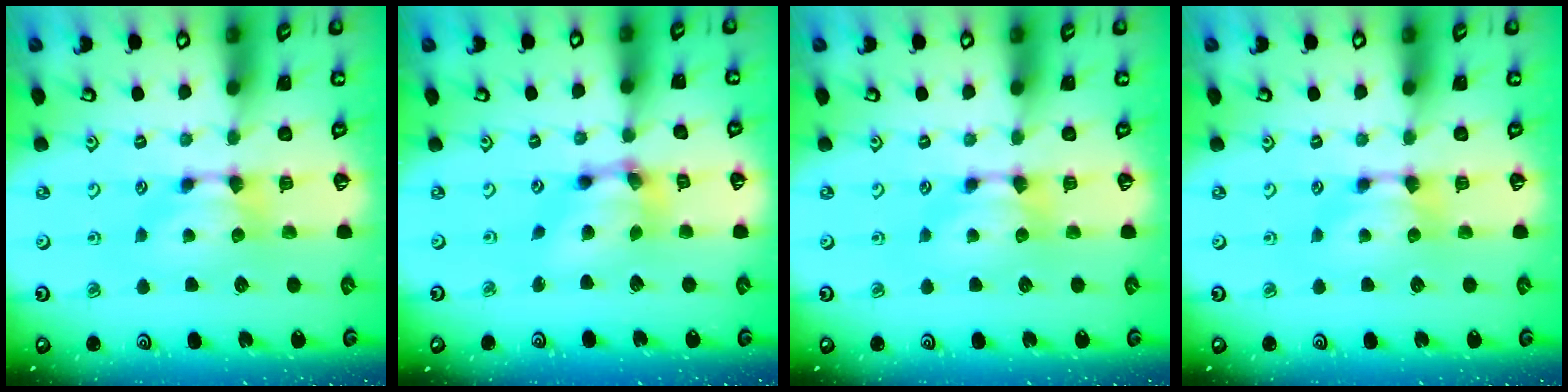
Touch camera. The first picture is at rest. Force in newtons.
{"total": 6.6, "press": 6.3, "slide": 1.9}
{"total": 0.0}
{"total": 0.0}